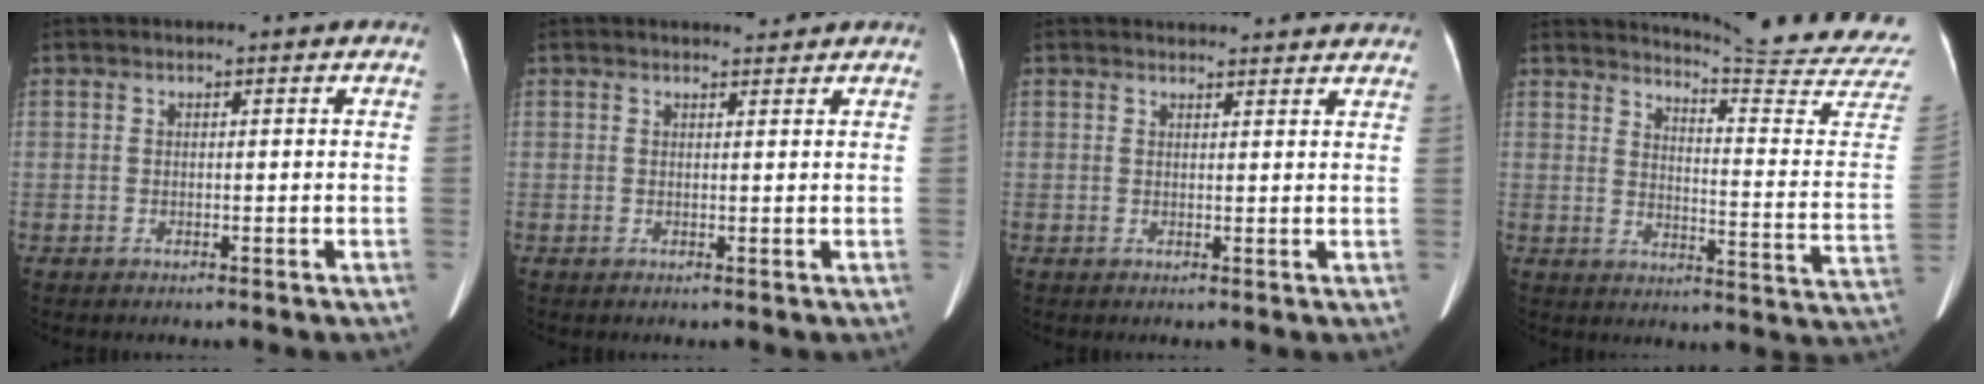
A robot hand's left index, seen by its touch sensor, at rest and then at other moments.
{"total": 1.0, "force": [1.0, 0.1, 0.0], "torque": [-0.006, -0.006, 0.017]}
{"total": 9.6, "force": [9.3, 1.4, 2.0], "torque": [-0.008, 0.019, 0.090]}
{"total": 20.4, "force": [19.7, -2.0, 4.8], "torque": [-0.077, -0.160, 0.223]}